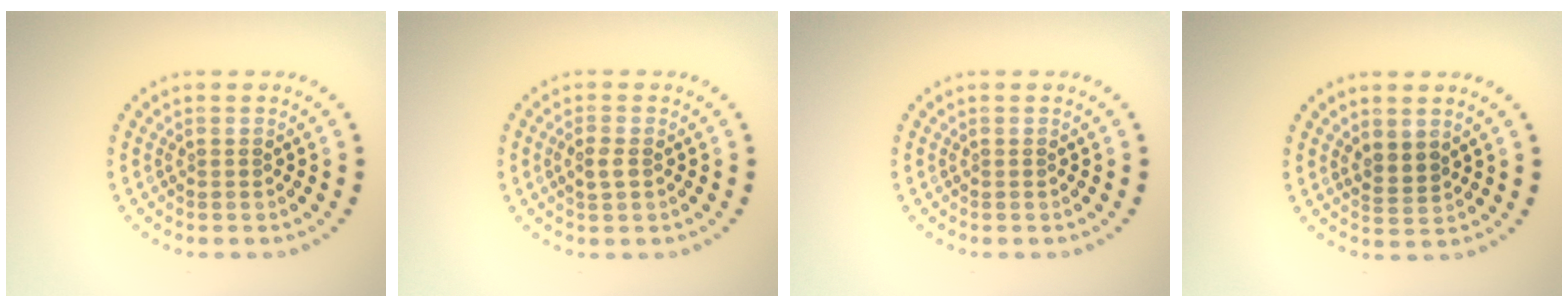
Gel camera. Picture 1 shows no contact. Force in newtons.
{"total": 1.4, "press": 1.4, "slide": 0.2}
{"total": 0.0}
{"total": 1.6, "press": 1.4, "slide": 0.9}